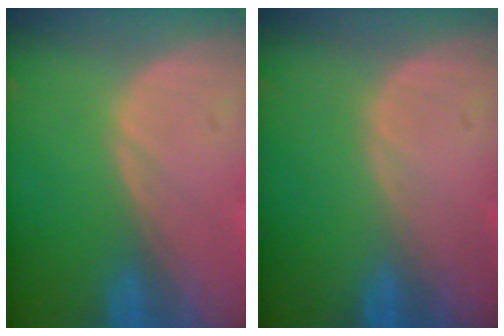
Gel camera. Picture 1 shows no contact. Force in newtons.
{"total": 0.0}